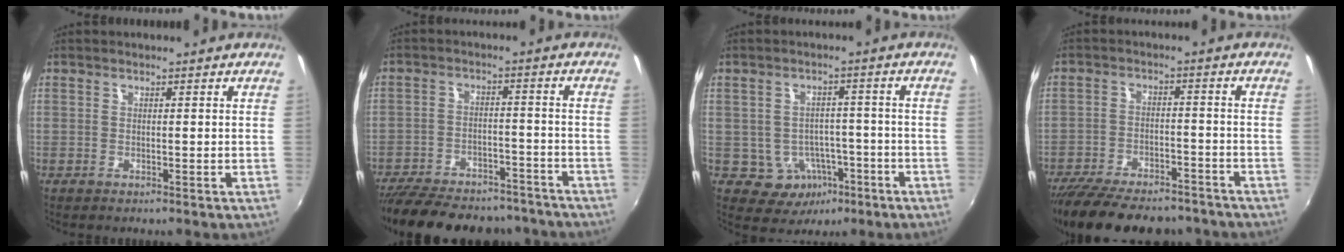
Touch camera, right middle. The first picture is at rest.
{"total": 23.6, "force": [-20.0, 8.4, 9.4], "torque": [-0.201, 0.001, -0.268]}
{"total": 7.3, "force": [-3.2, 6.2, 1.9], "torque": [-0.047, 0.017, -0.022]}
{"total": 19.5, "force": [-16.1, 6.6, 8.8], "torque": [-0.184, -0.021, -0.231]}